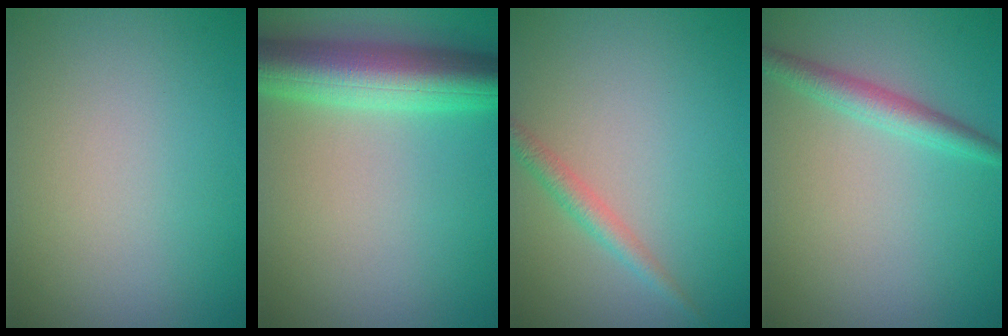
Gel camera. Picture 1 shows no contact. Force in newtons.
{"total": 7.7, "press": 7.7, "slide": 0.3}
{"total": 1.8, "press": 1.8, "slide": 0.0}
{"total": 2.4, "press": 2.4, "slide": 0.1}